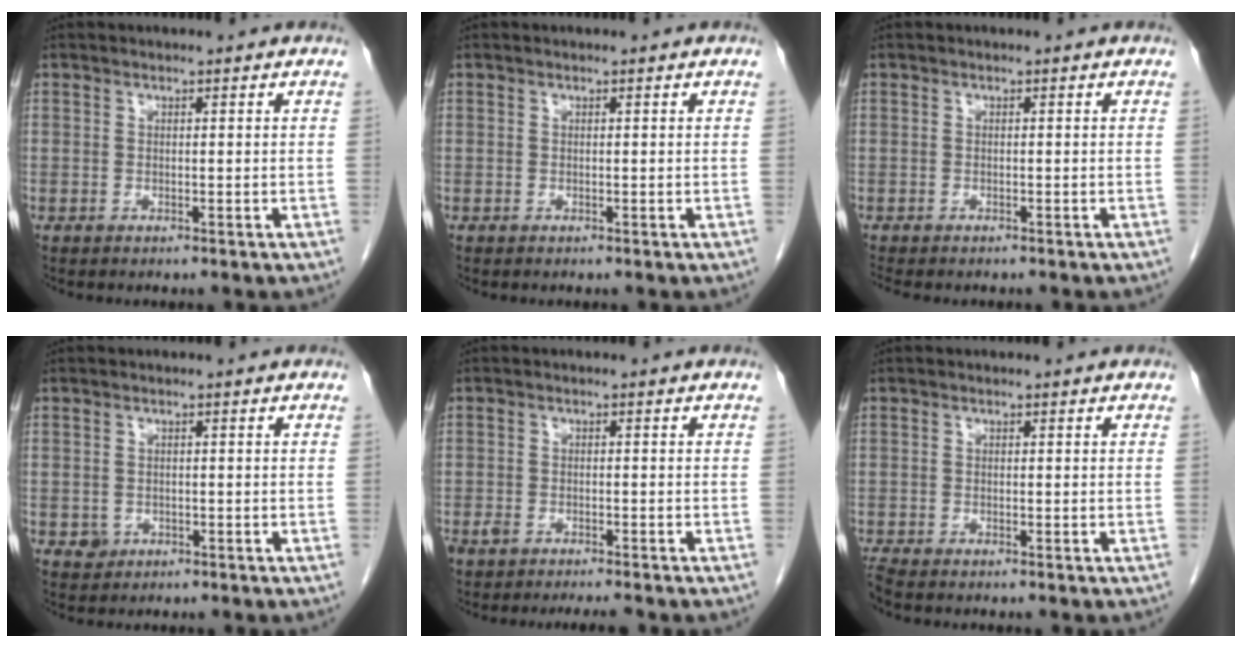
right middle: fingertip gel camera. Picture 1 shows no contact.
{"total": 0.0}
{"total": 3.7, "force": [-3.2, 1.0, 1.5], "torque": [-0.021, -0.008, -0.042]}
{"total": 1.5, "force": [-0.5, 1.4, 0.3], "torque": [-0.002, 0.005, -0.005]}
{"total": 4.6, "force": [-3.9, 1.0, 2.3], "torque": [-0.036, -0.004, -0.059]}
{"total": 0.9, "force": [-0.9, -0.1, 0.1], "torque": [-0.011, -0.006, -0.018]}